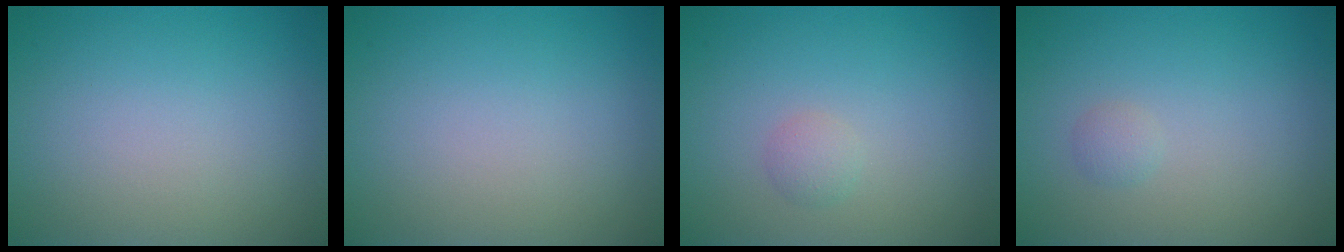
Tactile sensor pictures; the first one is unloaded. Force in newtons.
{"total": 0.0}
{"total": 1.0, "press": 1.0, "slide": 0.0}
{"total": 0.7, "press": 0.7, "slide": 0.0}